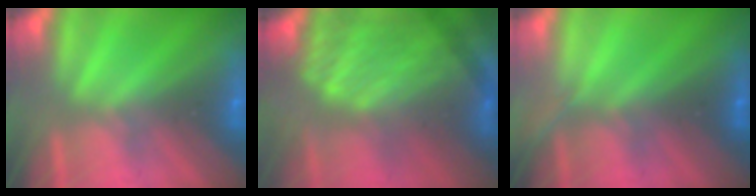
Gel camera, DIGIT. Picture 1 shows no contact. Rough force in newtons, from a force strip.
{"total": 4.6}
{"total": 1.4}